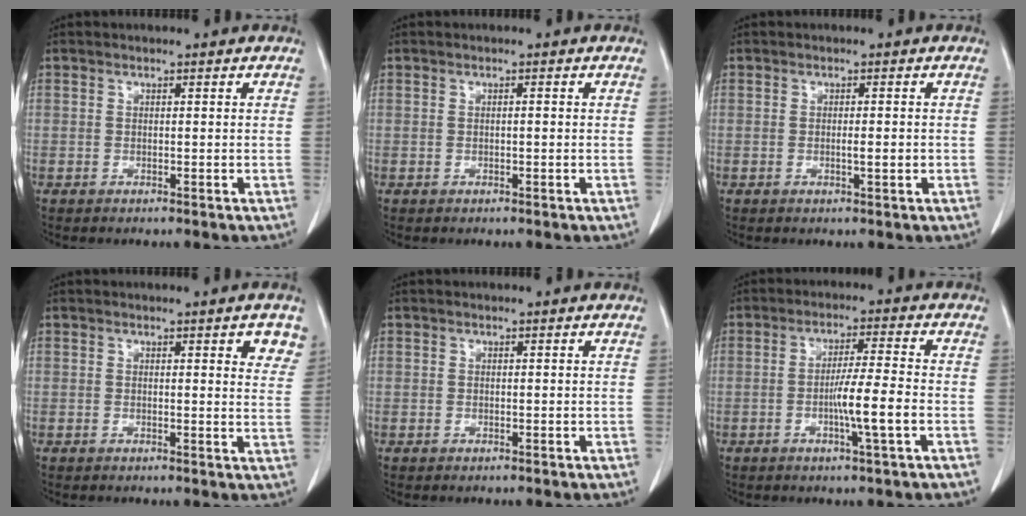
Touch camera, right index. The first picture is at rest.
{"total": 0.5, "force": [0.0, 0.1, 0.5], "torque": [-0.010, 0.001, 0.000]}
{"total": 1.6, "force": [-0.3, 0.1, 1.6], "torque": [-0.028, -0.001, -0.004]}
{"total": 4.1, "force": [2.3, 1.0, 3.2], "torque": [-0.025, -0.008, 0.020]}
{"total": 0.0}
{"total": 6.6, "force": [-1.8, -0.7, 6.3], "torque": [-0.111, -0.006, -0.034]}